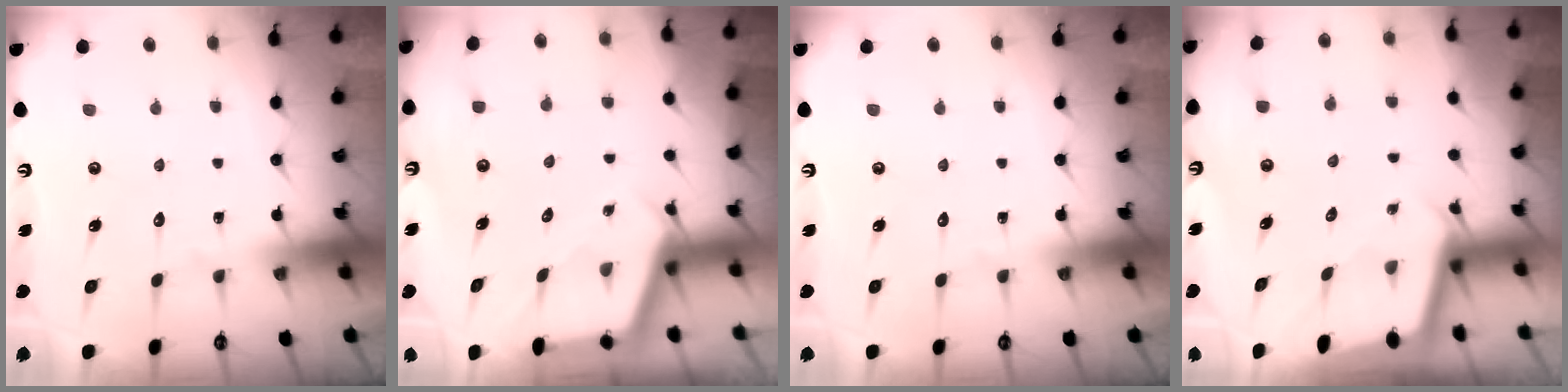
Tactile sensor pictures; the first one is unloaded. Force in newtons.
{"total": 2.5, "press": 2.5, "slide": 0.3}
{"total": 0.0}
{"total": 1.9, "press": 1.9, "slide": 0.1}